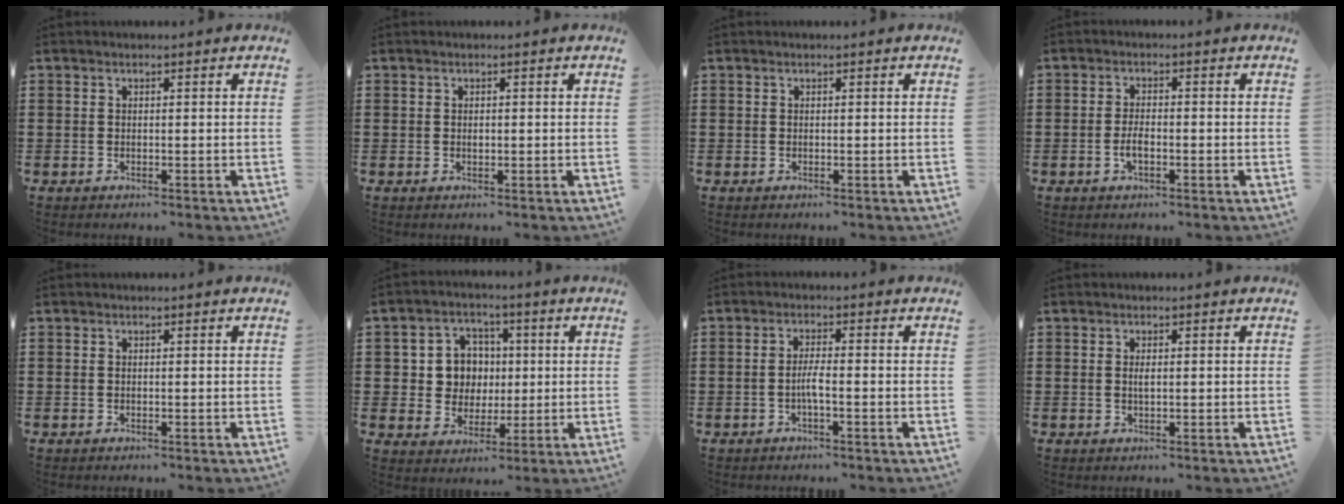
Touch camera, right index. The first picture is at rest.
{"total": 0.7, "force": [0.0, 0.3, 0.6], "torque": [-0.013, 0.000, 0.000]}
{"total": 0.0}
{"total": 2.5, "force": [-0.9, 0.9, 2.2], "torque": [-0.049, -0.001, -0.018]}
{"total": 0.0}
{"total": 6.7, "force": [0.7, 6.2, 2.4], "torque": [-0.066, 0.017, 0.010]}
{"total": 2.6, "force": [-0.9, 0.1, 2.4], "torque": [-0.050, -0.003, -0.019]}
{"total": 1.3, "force": [0.2, 0.4, 1.2], "torque": [-0.023, 0.002, 0.002]}